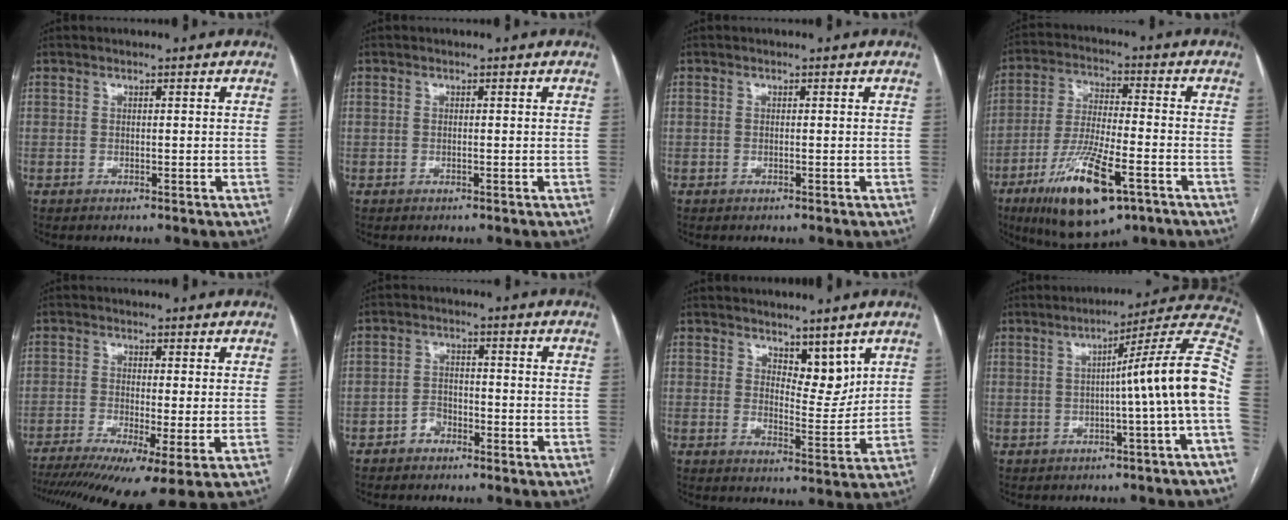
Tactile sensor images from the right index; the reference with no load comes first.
{"total": 0.0}
{"total": 0.0}
{"total": 16.1, "force": [-8.2, 4.2, 13.2], "torque": [-0.260, -0.027, -0.134]}
{"total": 14.6, "force": [-8.9, 2.2, 11.3], "torque": [-0.184, -0.022, -0.139]}
{"total": 2.6, "force": [-1.8, 1.7, 0.9], "torque": [-0.013, 0.008, -0.029]}
{"total": 5.1, "force": [3.6, 2.3, 2.8], "torque": [-0.038, -0.009, 0.064]}
{"total": 12.8, "force": [-1.6, -2.1, 12.5], "torque": [-0.150, 0.030, -0.030]}